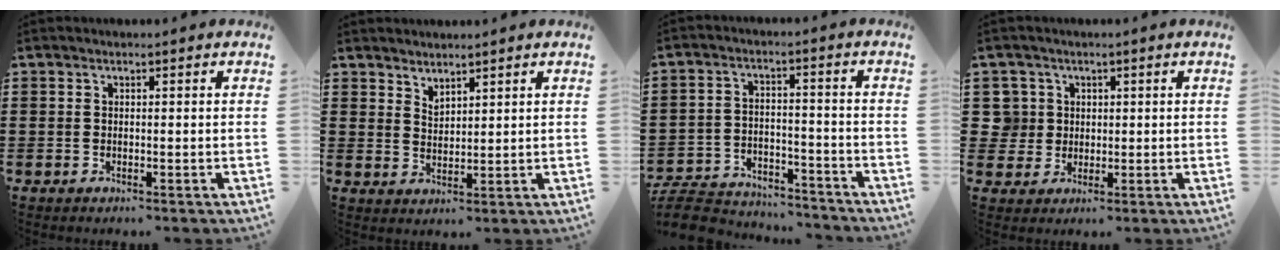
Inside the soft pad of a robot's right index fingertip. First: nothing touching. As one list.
[{"total": 2.3, "force": [2.3, 0.5, -0.3], "torque": [0.000, -0.001, 0.045]}, {"total": 7.6, "force": [-7.3, 1.3, 1.6], "torque": [-0.043, 0.012, -0.146]}, {"total": 4.3, "force": [0.8, 4.2, 0.4], "torque": [-0.031, 0.014, 0.014]}]